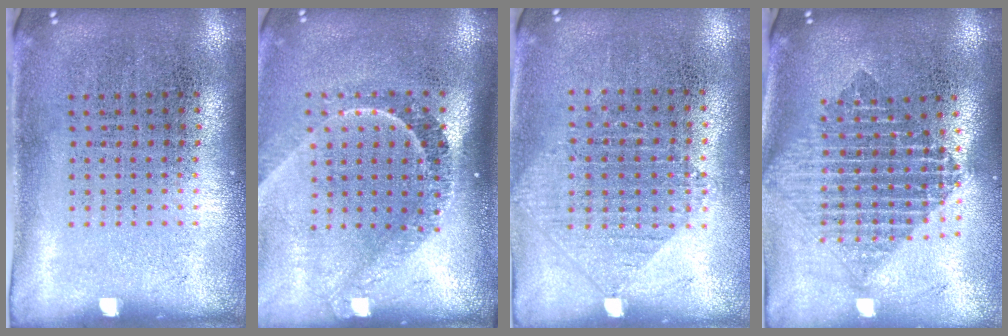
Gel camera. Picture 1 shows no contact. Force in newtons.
{"total": 2.2, "press": 1.5, "slide": 1.5}
{"total": 0.9, "press": 0.9, "slide": 0.2}
{"total": 2.0, "press": 1.7, "slide": 1.2}